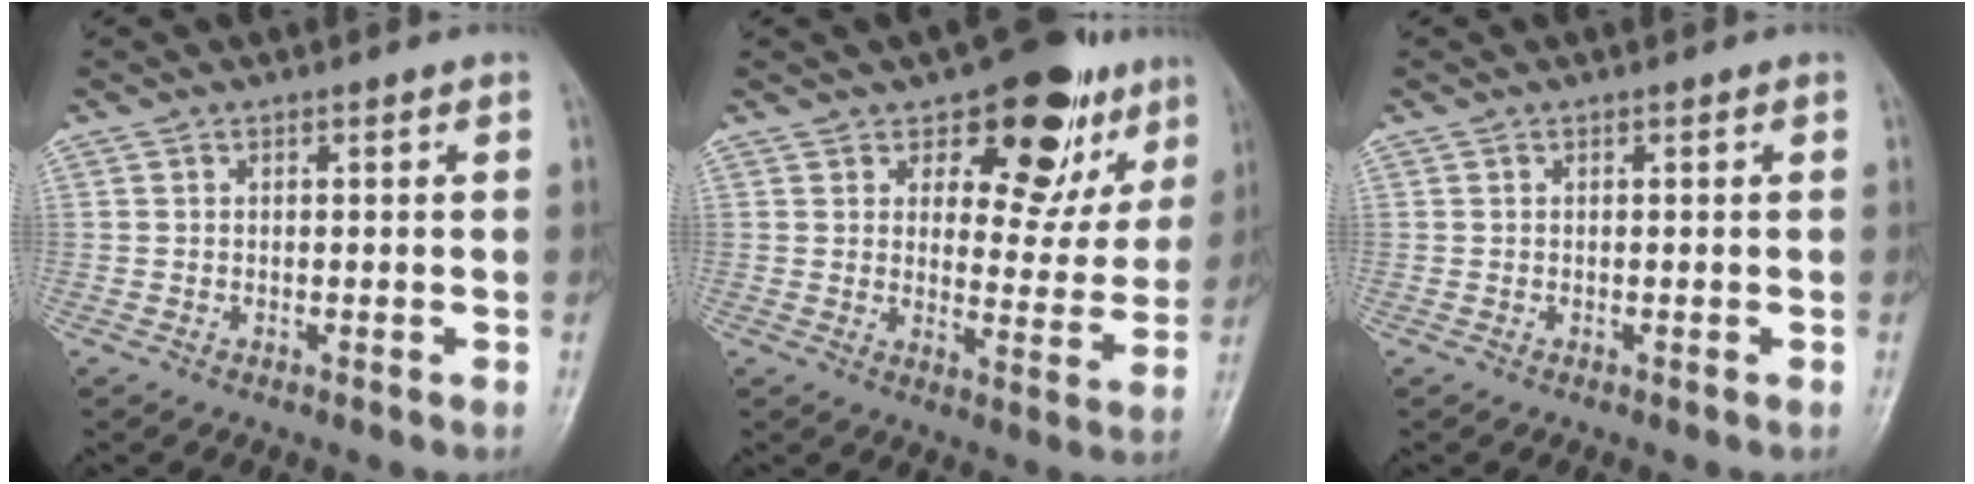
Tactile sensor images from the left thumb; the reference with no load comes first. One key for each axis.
{"total": 14.8, "fx": 9.0, "fy": 7.9, "fz": 8.7, "tx": -0.046, "ty": -0.043, "tz": 0.125}
{"total": 0.0}